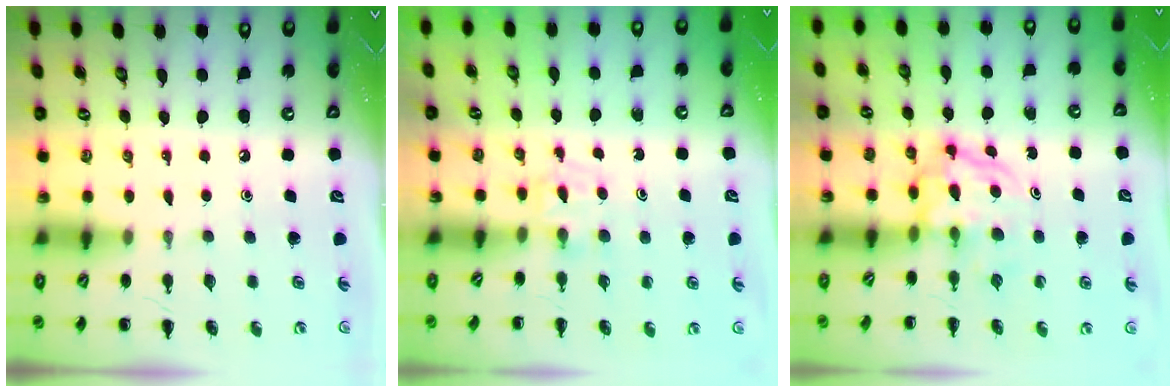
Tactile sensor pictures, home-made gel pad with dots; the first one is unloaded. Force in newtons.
{"total": 3.8, "press": 3.6, "slide": 1.2}
{"total": 3.8, "press": 3.7, "slide": 0.4}